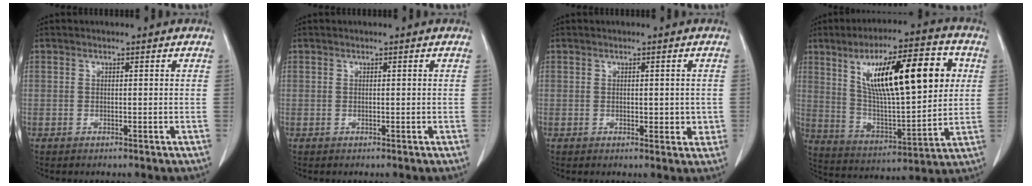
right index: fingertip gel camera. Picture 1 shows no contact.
{"total": 0.0}
{"total": 3.6, "force": [-0.2, 2.0, 3.0], "torque": [-0.040, 0.002, 0.001]}
{"total": 22.1, "force": [6.7, 5.8, 20.2], "torque": [-0.340, 0.025, 0.113]}